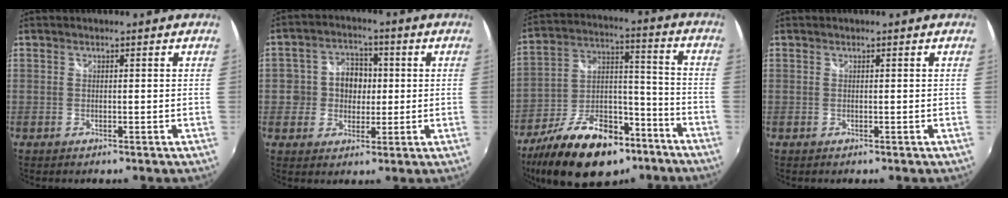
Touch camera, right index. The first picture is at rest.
{"total": 7.2, "force": [-0.3, 6.7, 2.8], "torque": [-0.053, 0.020, -0.005]}
{"total": 22.9, "force": [-14.5, 11.7, 13.3], "torque": [-0.256, 0.009, -0.227]}
{"total": 0.0}